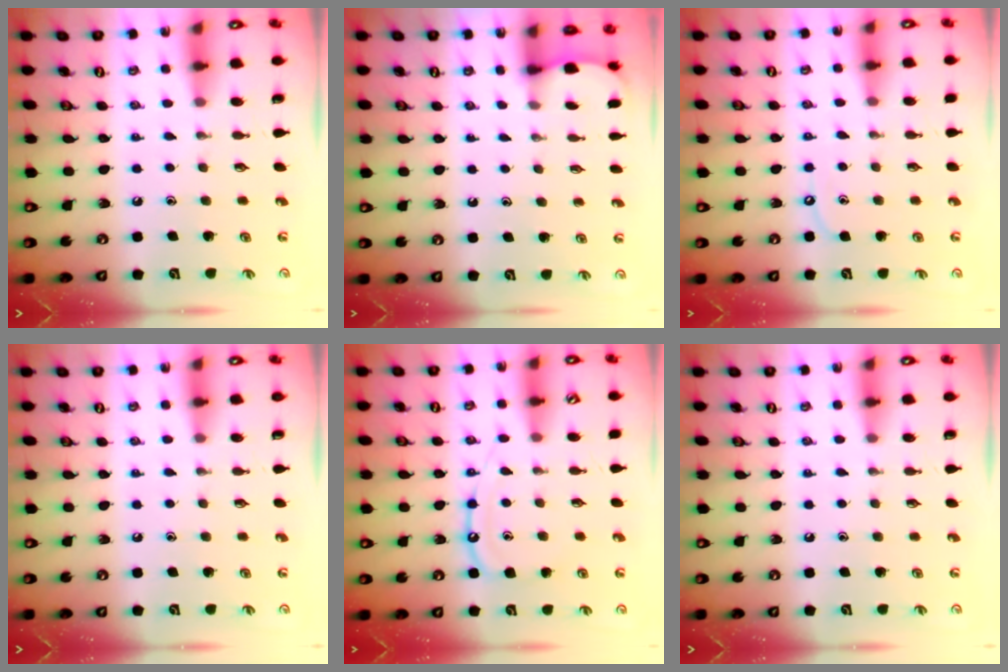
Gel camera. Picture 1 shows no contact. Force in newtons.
{"total": 1.3, "press": 1.3, "slide": 0.1}
{"total": 4.7, "press": 4.7, "slide": 0.6}
{"total": 0.0}
{"total": 10.0, "press": 10.0, "slide": 0.9}
{"total": 0.0}